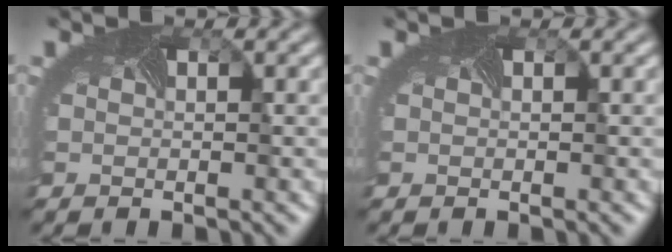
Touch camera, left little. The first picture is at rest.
{"total": 0.0}